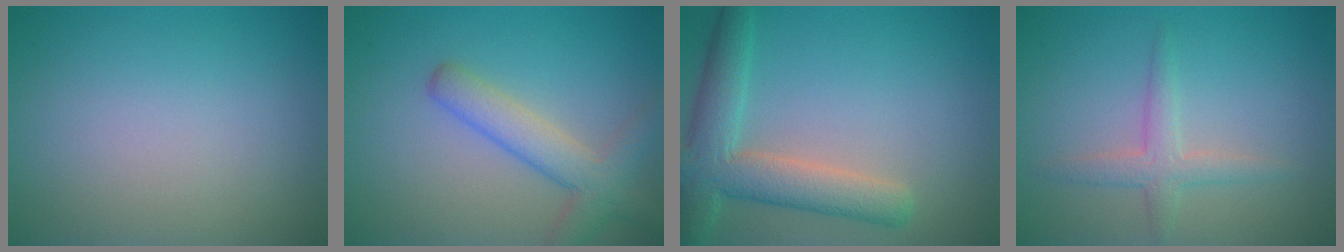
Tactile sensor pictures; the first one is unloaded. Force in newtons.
{"total": 4.2, "press": 4.2, "slide": 0.2}
{"total": 5.9, "press": 5.9, "slide": 0.3}
{"total": 2.3, "press": 2.3, "slide": 0.1}